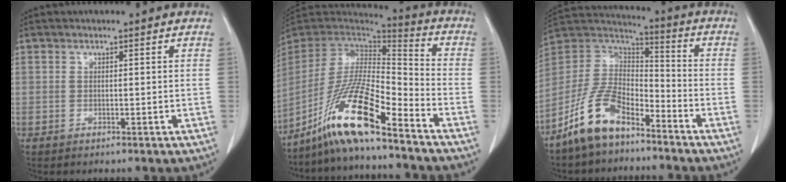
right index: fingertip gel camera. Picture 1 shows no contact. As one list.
[{"total": 15.9, "force": [-10.9, 1.2, 11.5], "torque": [-0.226, -0.012, -0.205]}, {"total": 12.1, "force": [-8.4, 5.3, 6.9], "torque": [-0.156, 0.019, -0.168]}]